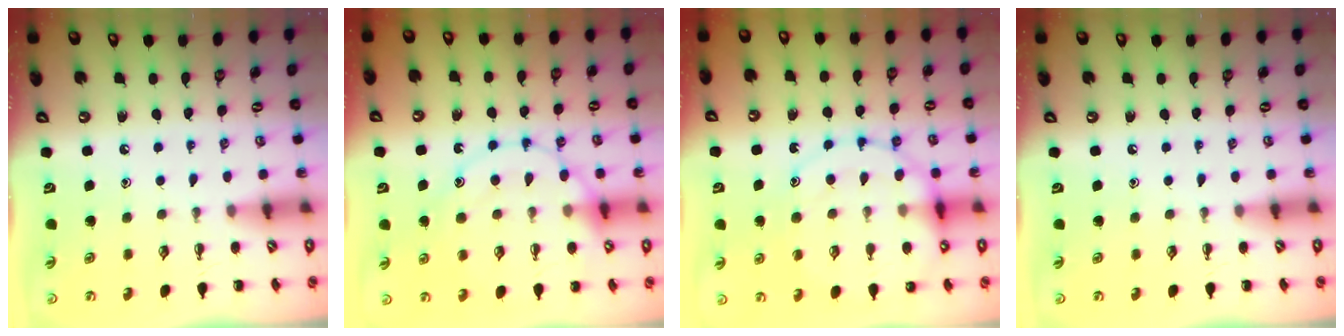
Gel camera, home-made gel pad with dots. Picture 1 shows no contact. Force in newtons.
{"total": 15.9, "press": 15.9, "slide": 1.4}
{"total": 15.4, "press": 15.2, "slide": 2.4}
{"total": 0.0}